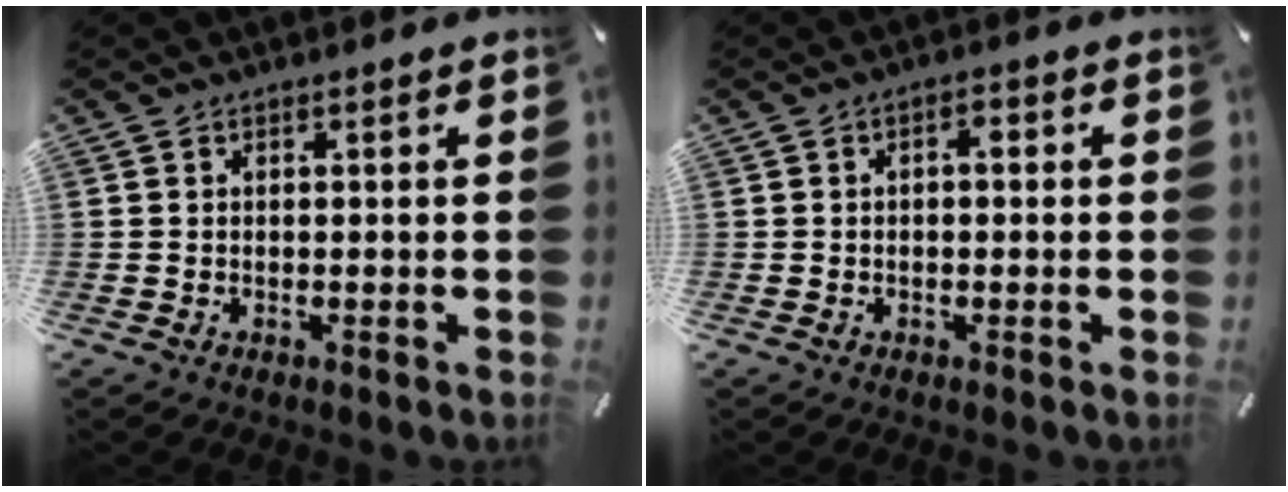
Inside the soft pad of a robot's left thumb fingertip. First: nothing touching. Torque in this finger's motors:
{"motor_torque": [-0.01, -0.03, -0.05, -0.04, -0.02]}